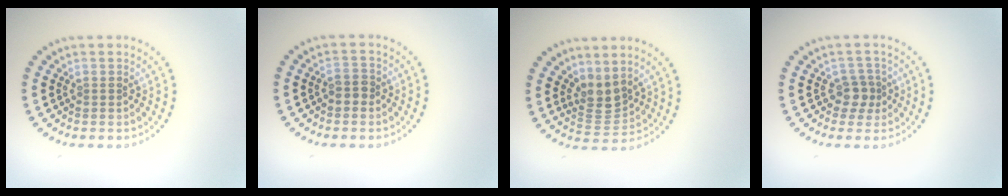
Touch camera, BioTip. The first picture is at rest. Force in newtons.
{"total": 1.5, "press": 1.4, "slide": 0.6}
{"total": 2.7, "press": 2.0, "slide": 1.8}
{"total": 1.9, "press": 1.5, "slide": 1.1}